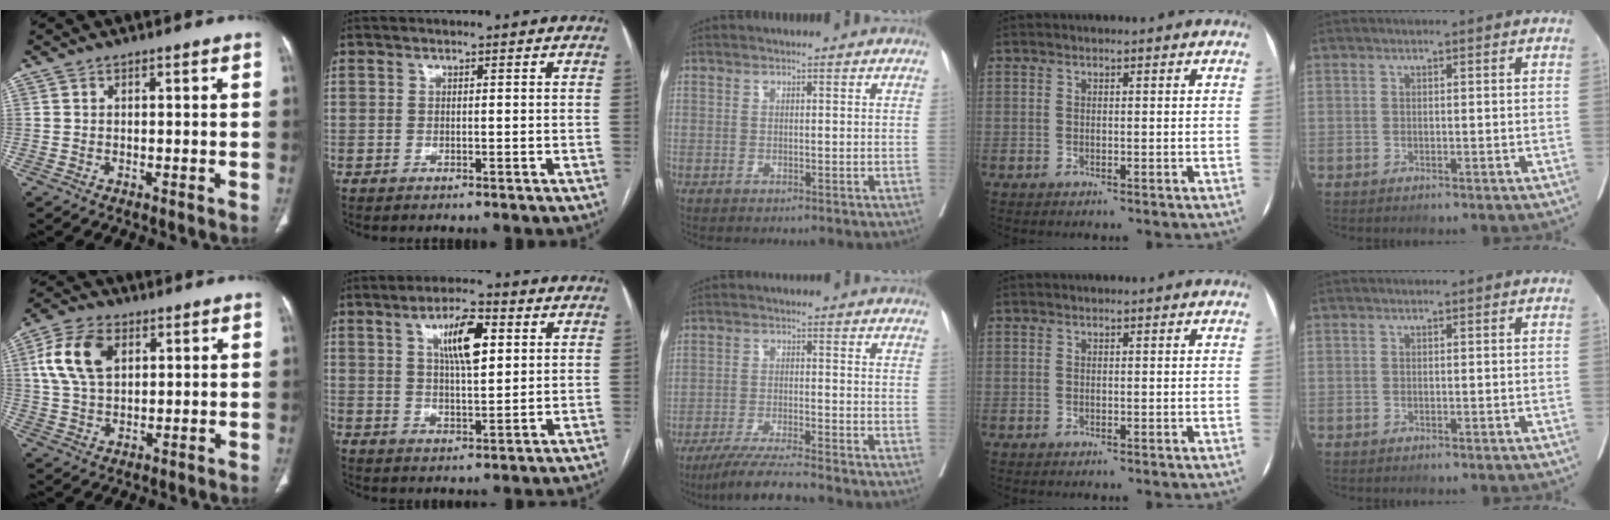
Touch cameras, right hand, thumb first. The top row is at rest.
{"thumb": {"total": 11.2, "force": [3.7, 7.0, 8.0], "torque": [-0.154, 0.003, 0.070]}, "index": {"total": 8.1, "force": [2.9, 2.2, 7.2], "torque": [-0.126, 0.008, 0.051]}, "middle": {"total": 7.7, "force": [-6.7, -1.3, 3.4], "torque": [-0.051, -0.029, -0.117]}}